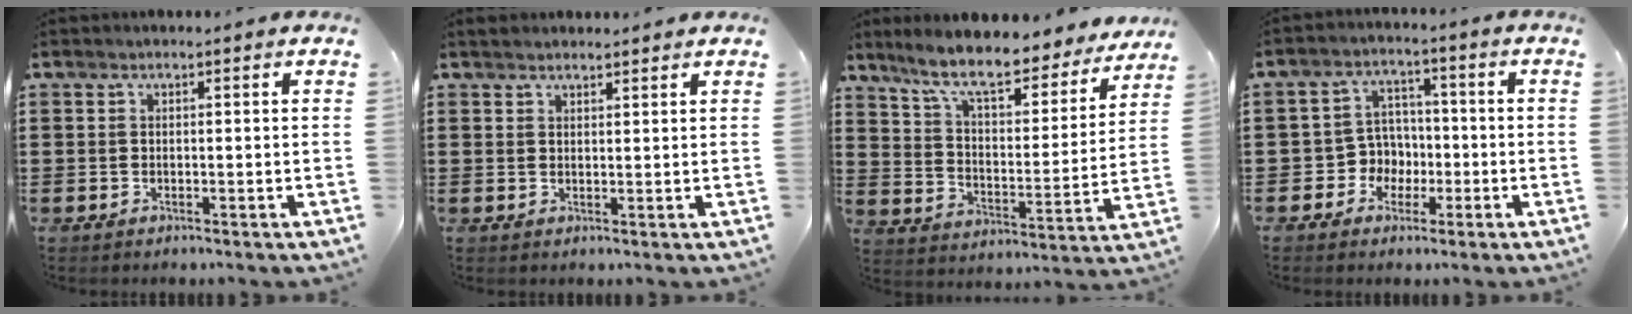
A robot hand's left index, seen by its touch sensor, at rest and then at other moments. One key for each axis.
{"total": 1.7, "fx": 1.6, "fy": 0.4, "fz": 0.3, "tx": -0.009, "ty": 0.002, "tz": 0.033}
{"total": 9.6, "fx": 8.1, "fy": 1.2, "fz": 5.0, "tx": -0.127, "ty": -0.045, "tz": 0.139}
{"total": 5.0, "fx": -1.5, "fy": 4.6, "fz": 1.3, "tx": -0.047, "ty": 0.008, "tz": -0.032}